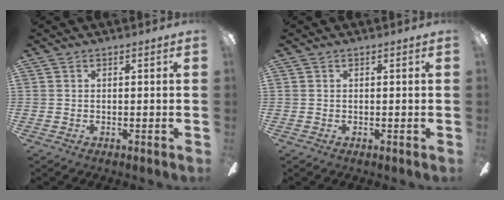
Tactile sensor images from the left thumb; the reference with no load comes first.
{"total": 0.0}